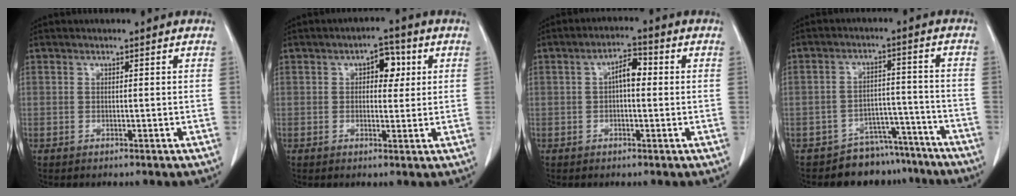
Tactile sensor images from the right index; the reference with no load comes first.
{"total": 4.5, "force": [1.4, 2.5, 3.5], "torque": [-0.046, 0.013, 0.017]}
{"total": 4.1, "force": [0.4, 1.6, 3.7], "torque": [-0.063, 0.017, 0.004]}
{"total": 8.0, "force": [-6.7, 4.4, -0.2], "torque": [0.029, 0.053, -0.097]}